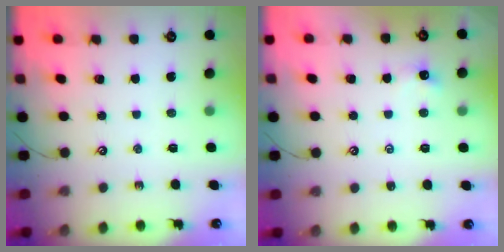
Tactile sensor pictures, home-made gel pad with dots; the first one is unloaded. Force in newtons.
{"total": 0.0}